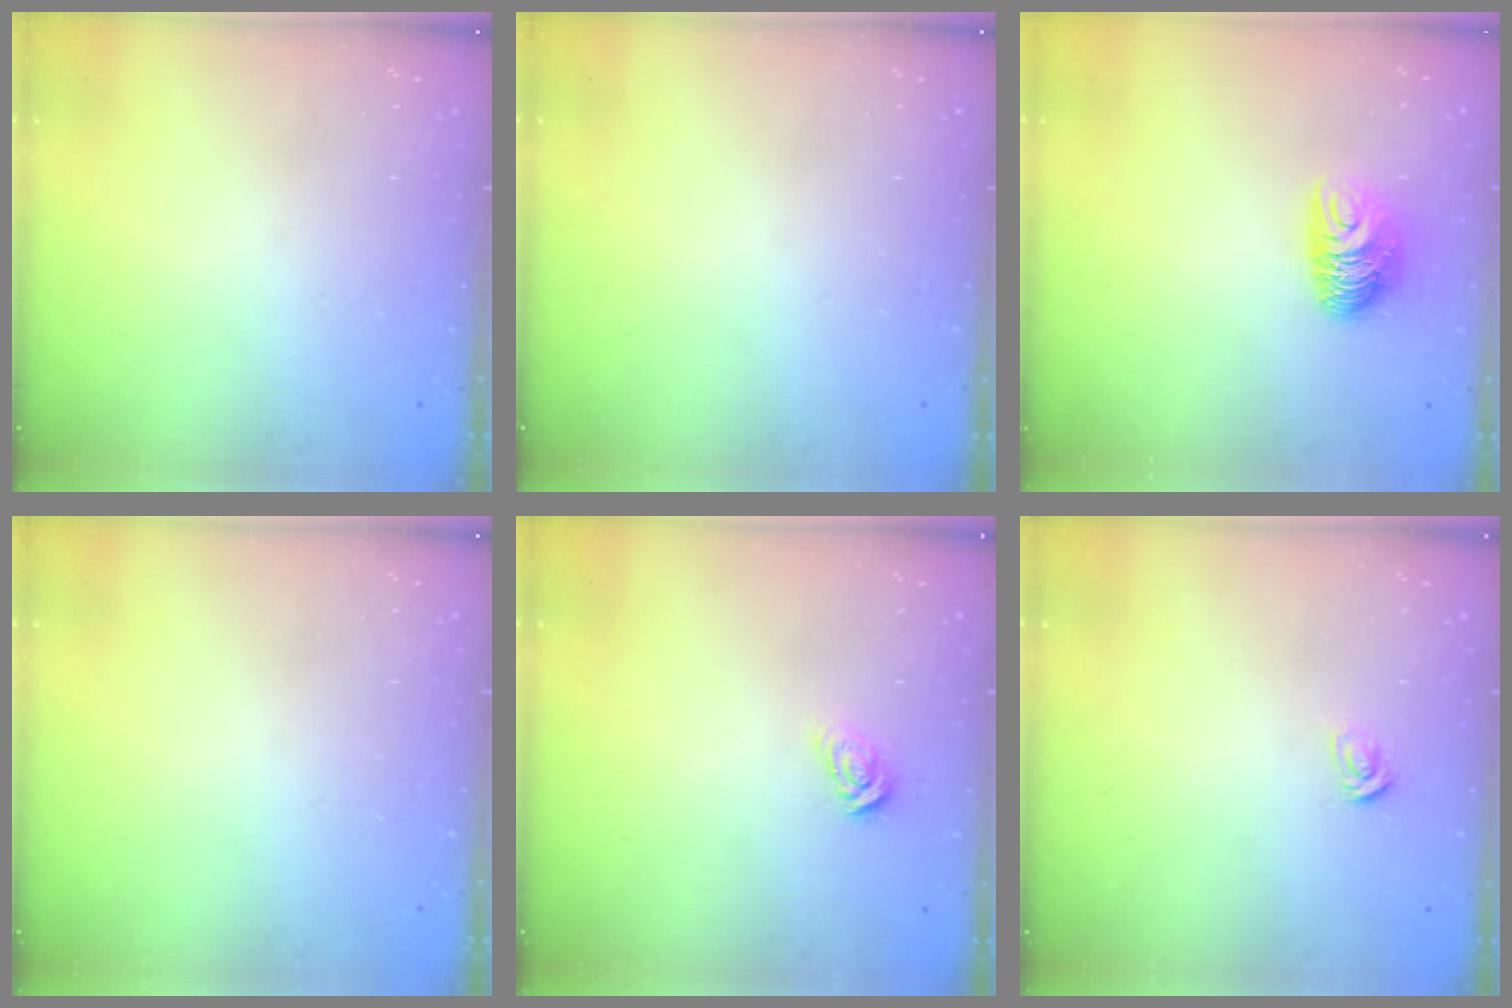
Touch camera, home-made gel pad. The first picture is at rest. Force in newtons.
{"total": 0.0}
{"total": 8.4, "press": 8.4, "slide": 0.3}
{"total": 0.0}
{"total": 6.0, "press": 6.0, "slide": 0.6}
{"total": 2.6, "press": 2.6, "slide": 0.2}